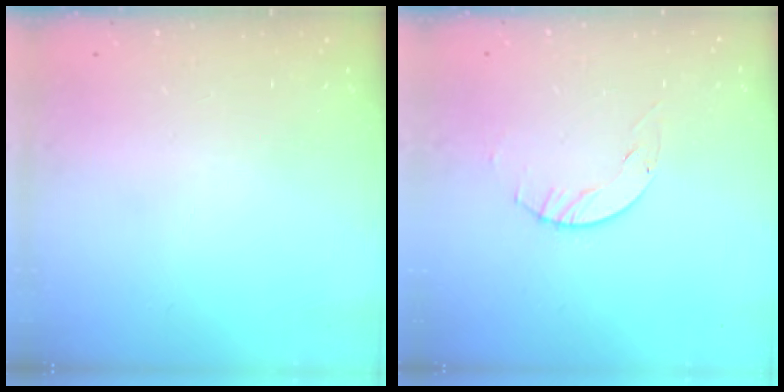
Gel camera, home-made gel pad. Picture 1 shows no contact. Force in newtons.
{"total": 2.9, "press": 2.9, "slide": 0.4}